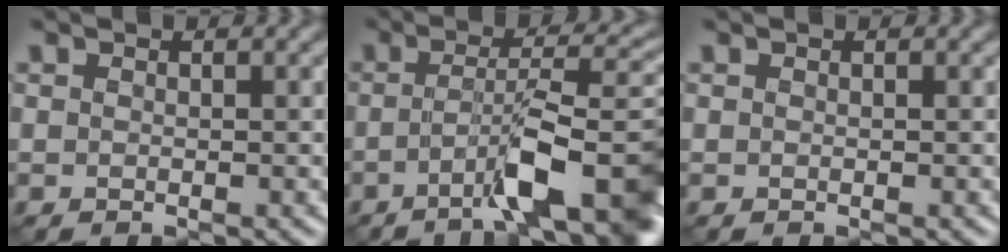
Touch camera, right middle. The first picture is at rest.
{"total": 7.2, "force": [-3.6, 0.6, 6.2], "torque": [-0.090, 0.016, -0.070]}
{"total": 0.0}